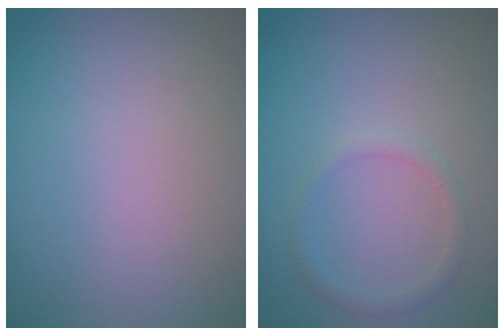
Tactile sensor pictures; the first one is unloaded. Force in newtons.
{"total": 1.3, "press": 1.3, "slide": 0.0}